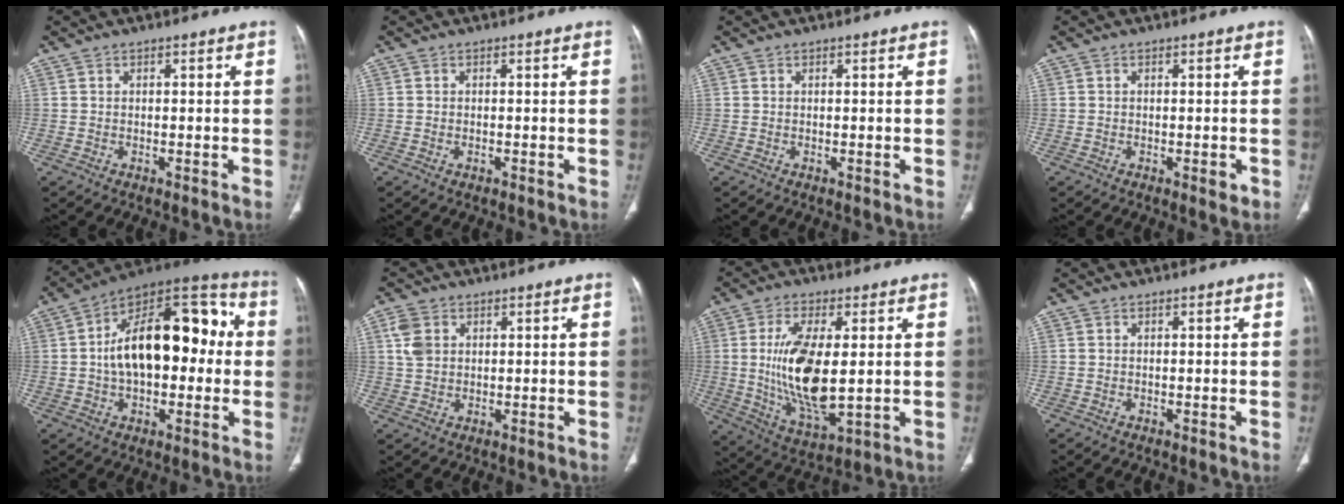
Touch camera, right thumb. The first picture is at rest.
{"total": 0.6, "force": [-0.2, 0.4, 0.5], "torque": [-0.011, 0.003, -0.002]}
{"total": 0.0}
{"total": 1.9, "force": [-0.7, 0.8, 1.6], "torque": [-0.019, -0.001, -0.006]}
{"total": 20.9, "force": [0.6, 11.6, 17.4], "torque": [-0.253, 0.050, 0.003]}
{"total": 4.5, "force": [1.5, 3.4, 2.5], "torque": [-0.050, 0.002, 0.033]}
{"total": 15.2, "force": [0.8, 6.2, 13.9], "torque": [-0.271, -0.022, 0.027]}
{"total": 0.0}